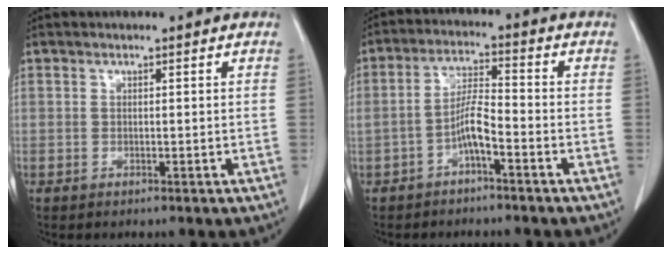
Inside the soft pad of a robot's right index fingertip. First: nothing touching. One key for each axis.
{"total": 4.9, "fx": -2.3, "fy": 0.7, "fz": 4.3, "tx": -0.088, "ty": 0.010, "tz": -0.043}